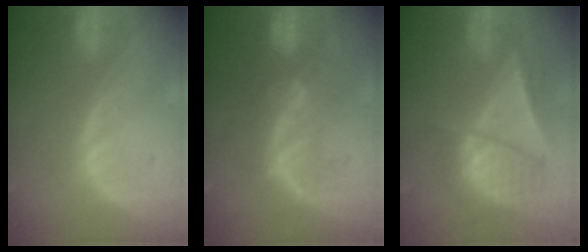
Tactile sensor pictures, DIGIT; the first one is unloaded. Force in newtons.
{"total": 9.9, "press": 8.4, "slide": 5.1}
{"total": 7.8, "press": 7.5, "slide": 2.1}